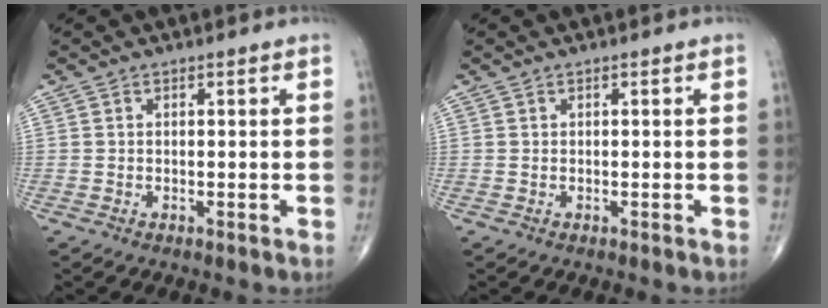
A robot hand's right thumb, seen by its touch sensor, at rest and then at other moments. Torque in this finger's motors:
{"motor_torque": [-0.04, -0.02, 0.00, 0.01, 0.00]}